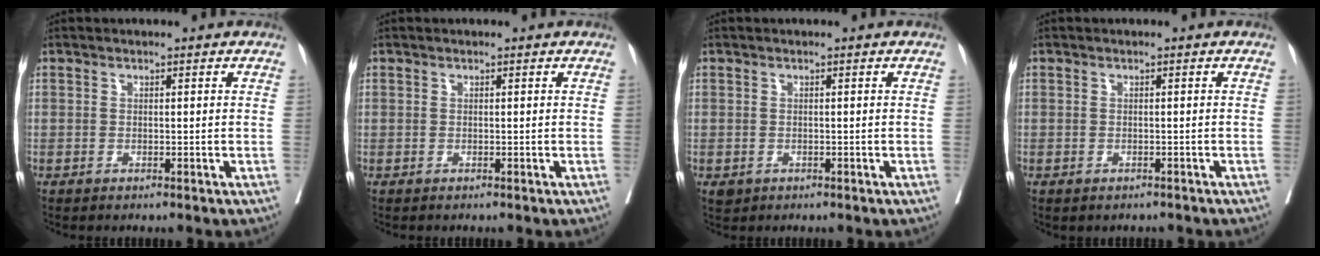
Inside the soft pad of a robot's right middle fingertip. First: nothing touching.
{"total": 0.0}
{"total": 1.0, "force": [-0.4, 0.9, 0.4], "torque": [-0.006, 0.002, 0.001]}
{"total": 1.4, "force": [-1.2, 0.7, 0.2], "torque": [-0.006, -0.001, -0.015]}